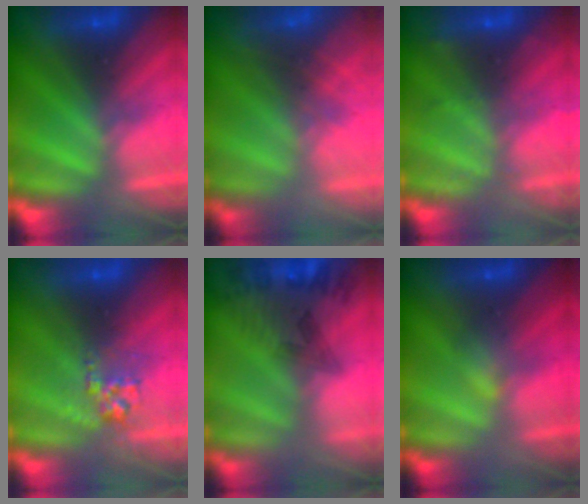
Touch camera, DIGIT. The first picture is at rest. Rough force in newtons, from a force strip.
{"total": 5.7}
{"total": 2.3}
{"total": 2.8}
{"total": 7.6}
{"total": 2.7}